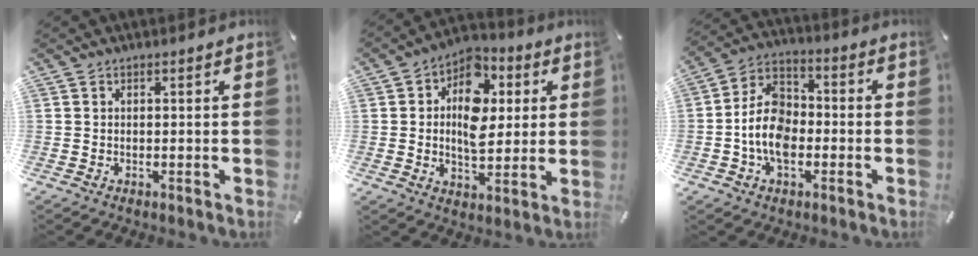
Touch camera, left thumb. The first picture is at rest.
{"total": 13.1, "force": [2.5, 9.4, 8.7], "torque": [-0.127, -0.004, 0.042]}
{"total": 11.0, "force": [-3.0, 7.8, 7.2], "torque": [-0.155, 0.024, -0.055]}